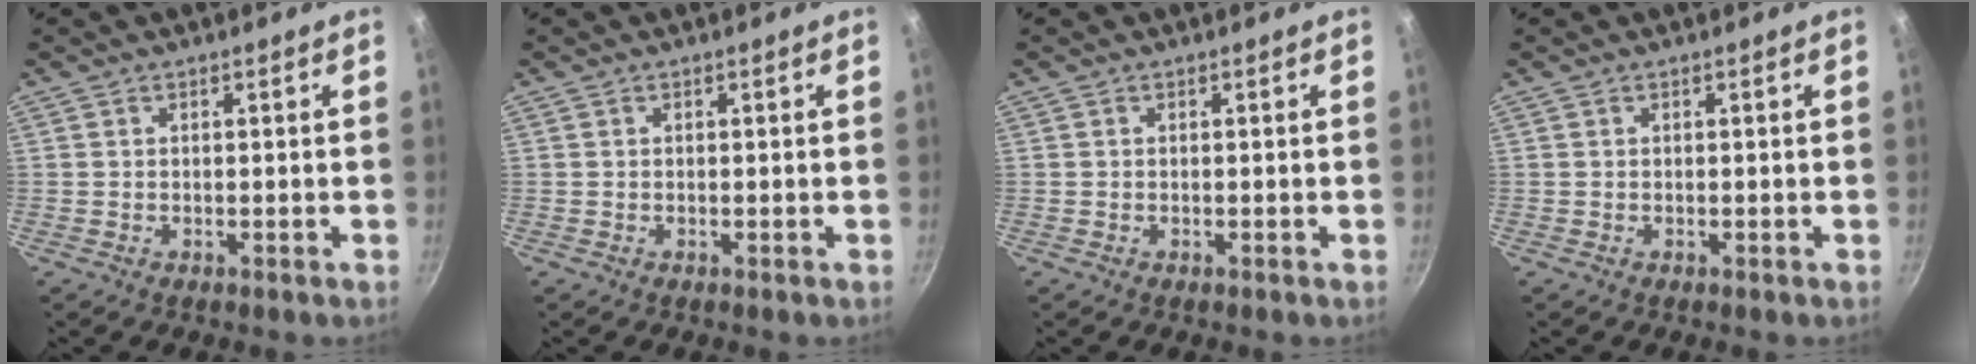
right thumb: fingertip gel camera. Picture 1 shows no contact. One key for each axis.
{"total": 0.0}
{"total": 0.0}
{"total": 0.0}